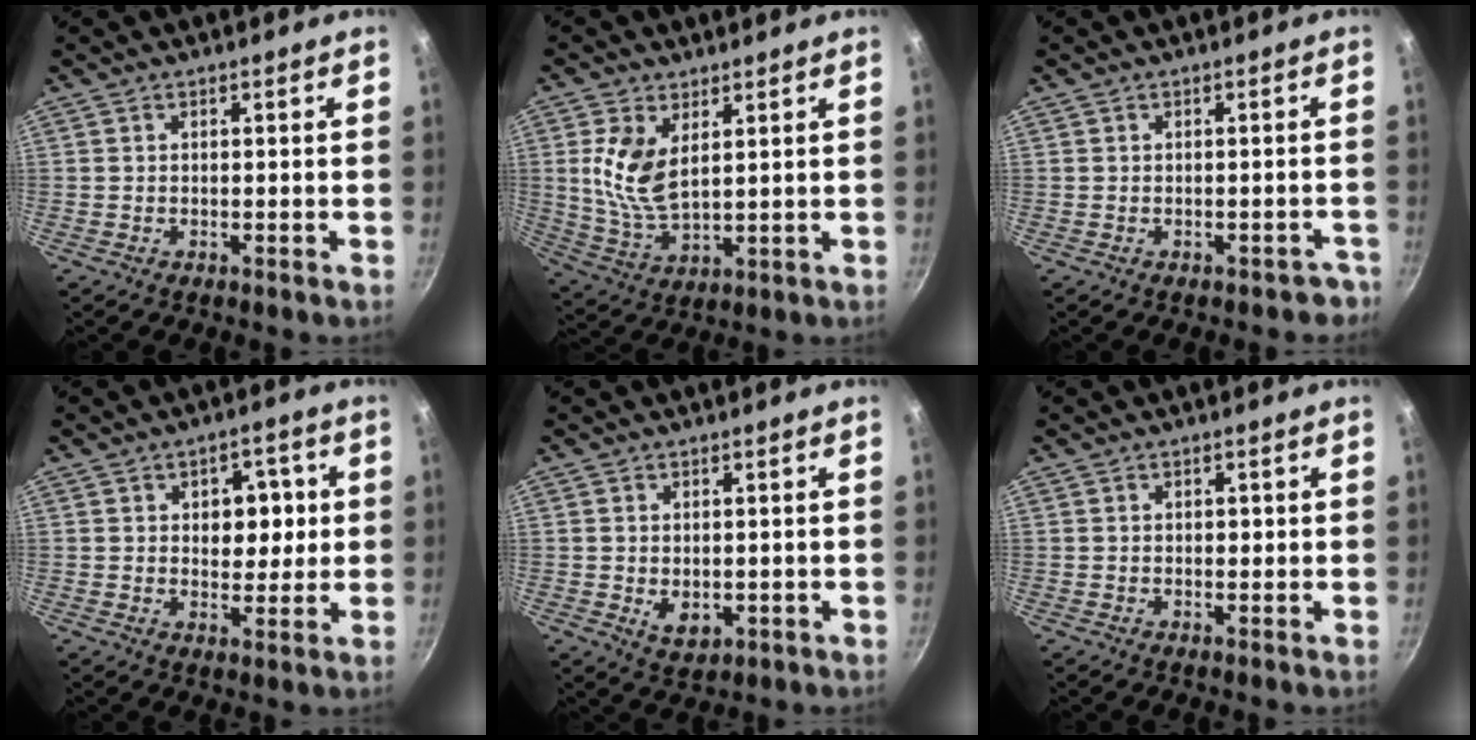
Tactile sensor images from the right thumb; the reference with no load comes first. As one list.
[{"total": 13.5, "force": [2.9, 9.1, 9.6], "torque": [-0.157, -0.024, 0.066]}, {"total": 3.0, "force": [-2.0, 2.0, 0.9], "torque": [0.025, 0.036, -0.003]}, {"total": 7.9, "force": [1.4, 5.4, 5.5], "torque": [-0.033, -0.003, 0.018]}, {"total": 4.3, "force": [-0.3, 3.1, 3.0], "torque": [-0.045, -0.011, 0.003]}, {"total": 1.1, "force": [0.3, 0.8, 0.7], "torque": [-0.004, 0.002, 0.004]}]